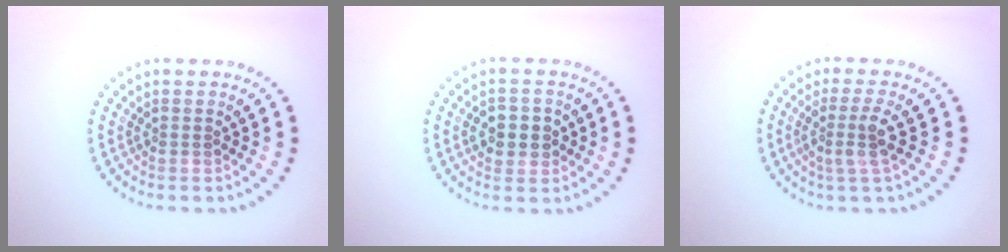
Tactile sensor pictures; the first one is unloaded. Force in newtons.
{"total": 2.9, "press": 2.9, "slide": 0.6}
{"total": 2.6, "press": 2.0, "slide": 1.7}